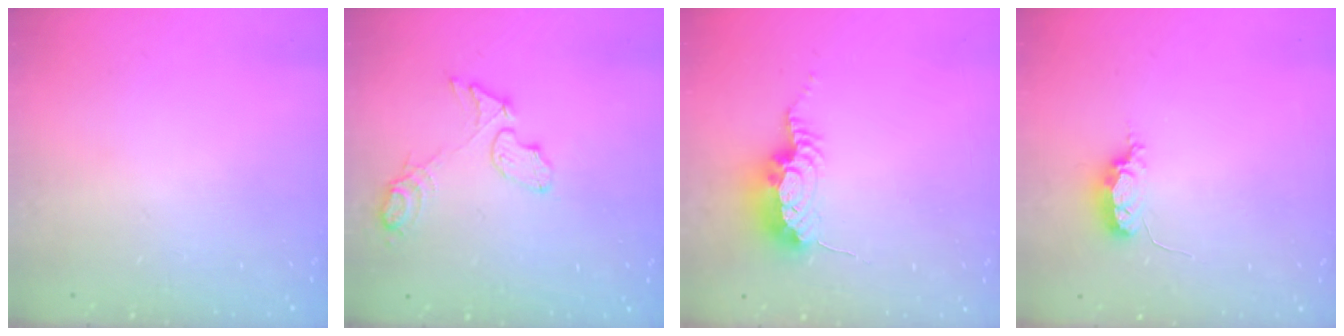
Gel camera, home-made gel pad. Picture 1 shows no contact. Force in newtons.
{"total": 7.9, "press": 7.9, "slide": 0.4}
{"total": 8.7, "press": 8.7, "slide": 0.9}
{"total": 4.3, "press": 4.2, "slide": 0.9}